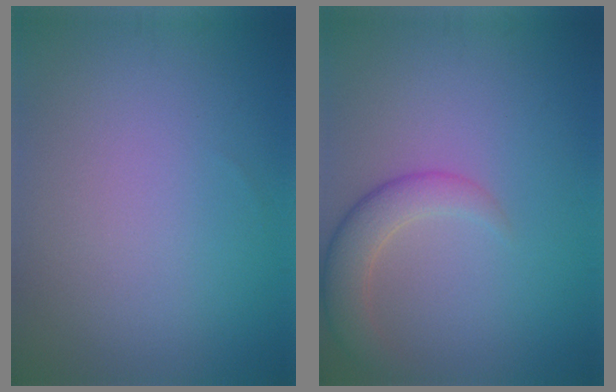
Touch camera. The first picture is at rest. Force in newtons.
{"total": 3.4, "press": 3.4, "slide": 0.3}